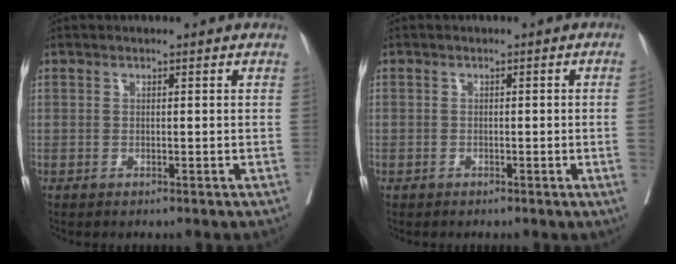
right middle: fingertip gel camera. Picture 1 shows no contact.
{"total": 1.4, "force": [-0.4, -0.3, 1.3], "torque": [-0.018, 0.002, -0.005]}